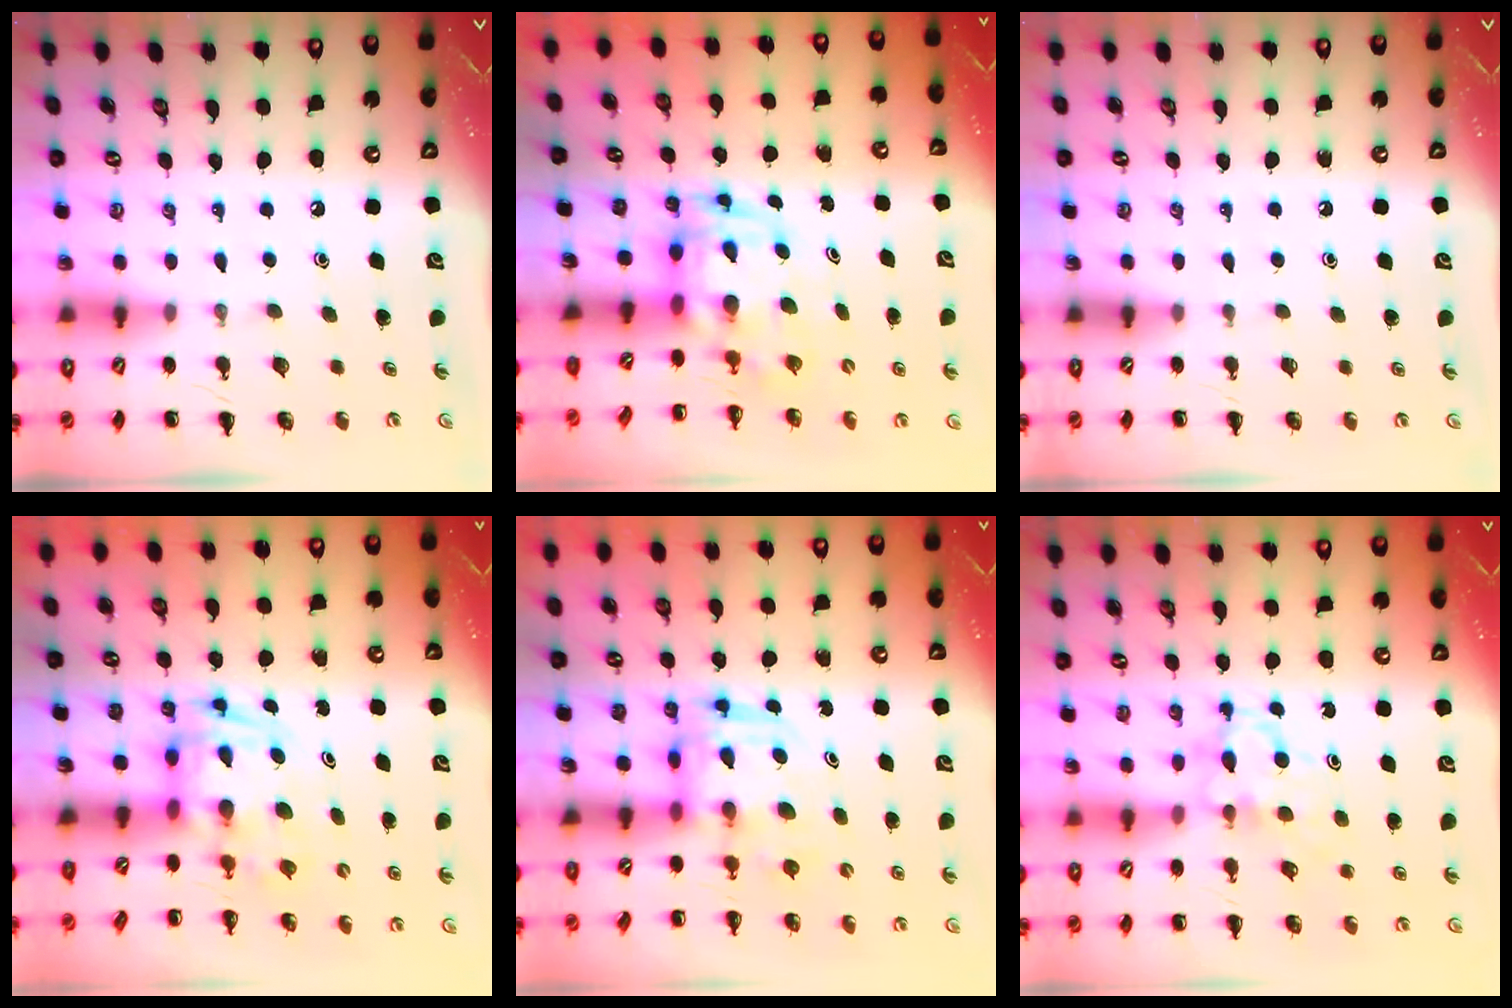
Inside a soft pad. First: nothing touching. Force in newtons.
{"total": 3.1, "press": 3.0, "slide": 0.7}
{"total": 0.6, "press": 0.6, "slide": 0.2}
{"total": 2.8, "press": 2.7, "slide": 0.5}
{"total": 3.2, "press": 3.2, "slide": 0.3}
{"total": 4.9, "press": 4.8, "slide": 0.9}